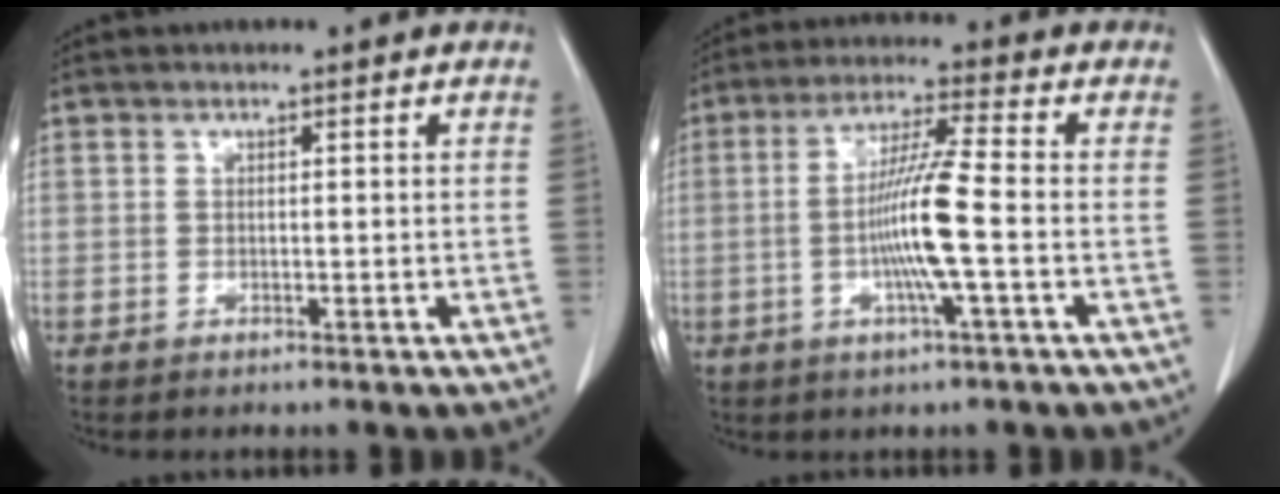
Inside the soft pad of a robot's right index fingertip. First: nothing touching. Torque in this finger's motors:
{"motor_torque": [1.77, -0.26, 0.80, 0.13]}